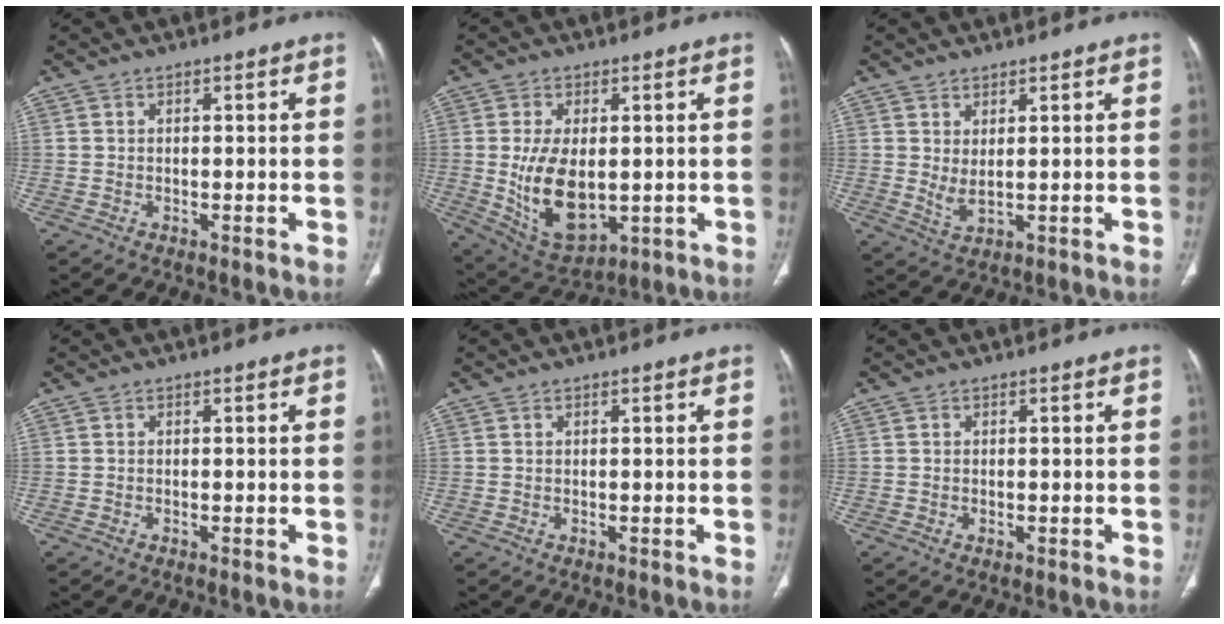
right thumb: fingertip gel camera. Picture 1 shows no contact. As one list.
[{"total": 13.1, "force": [-0.7, 7.4, 10.8], "torque": [-0.185, -0.011, 0.014]}, {"total": 3.2, "force": [1.0, 1.0, 2.9], "torque": [-0.060, -0.014, 0.027]}, {"total": 0.0}, {"total": 0.0}, {"total": 0.7, "force": [-0.3, 0.4, 0.6], "torque": [-0.013, 0.002, -0.003]}]